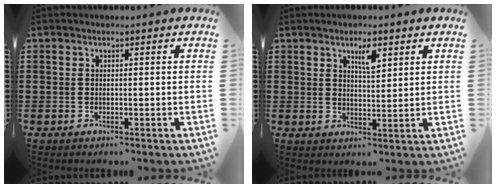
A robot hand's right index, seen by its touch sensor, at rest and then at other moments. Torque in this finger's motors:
{"motor_torque": [0.08, -0.07, 0.36, 0.07]}